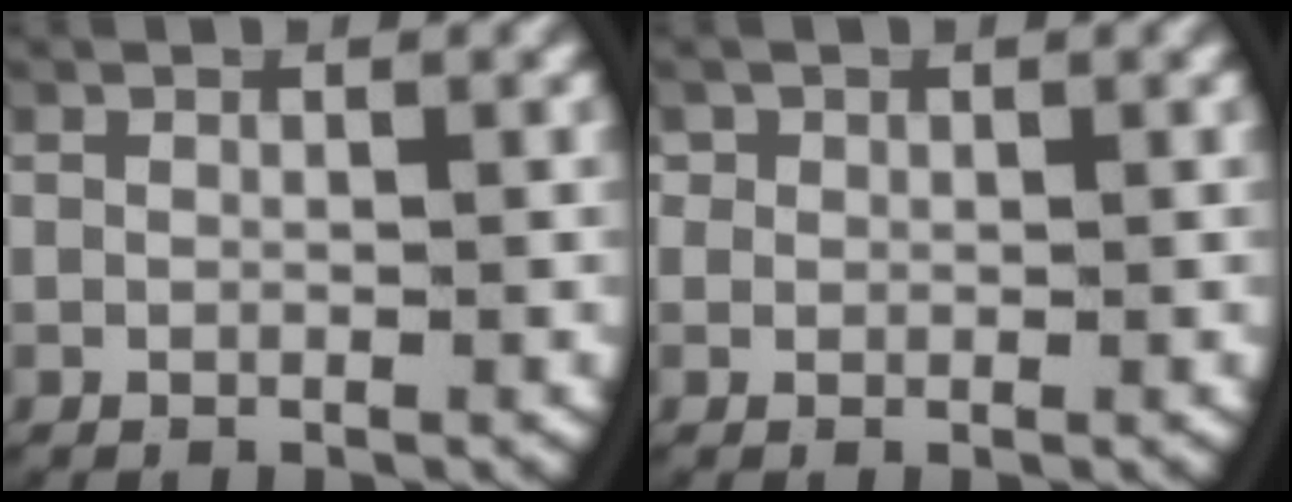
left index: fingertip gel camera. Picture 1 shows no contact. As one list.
[{"total": 1.3, "force": [0.6, 1.1, 0.3], "torque": [-0.012, -0.006, 0.013]}]